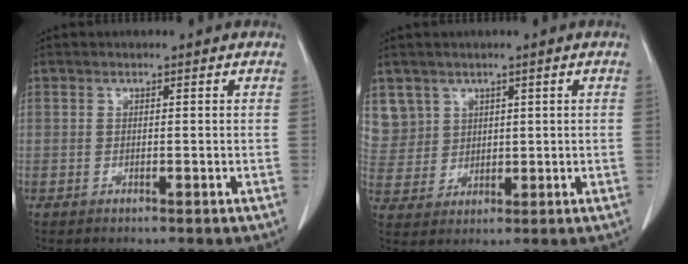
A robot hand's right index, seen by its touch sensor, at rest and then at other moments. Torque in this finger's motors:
{"motor_torque": [-0.03, 0.21, -0.02, 0.00]}